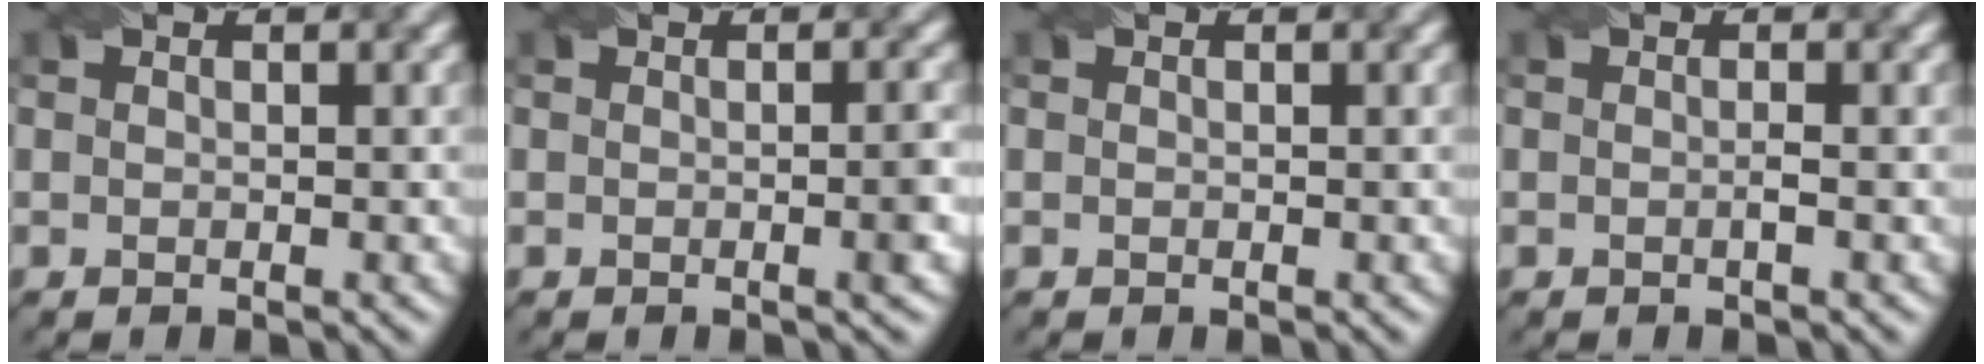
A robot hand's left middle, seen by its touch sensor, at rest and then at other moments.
{"total": 1.9, "force": [-0.3, 0.3, 1.8], "torque": [-0.022, -0.001, -0.008]}
{"total": 0.0}
{"total": 0.6, "force": [-0.2, 0.0, 0.5], "torque": [-0.012, -0.002, -0.004]}